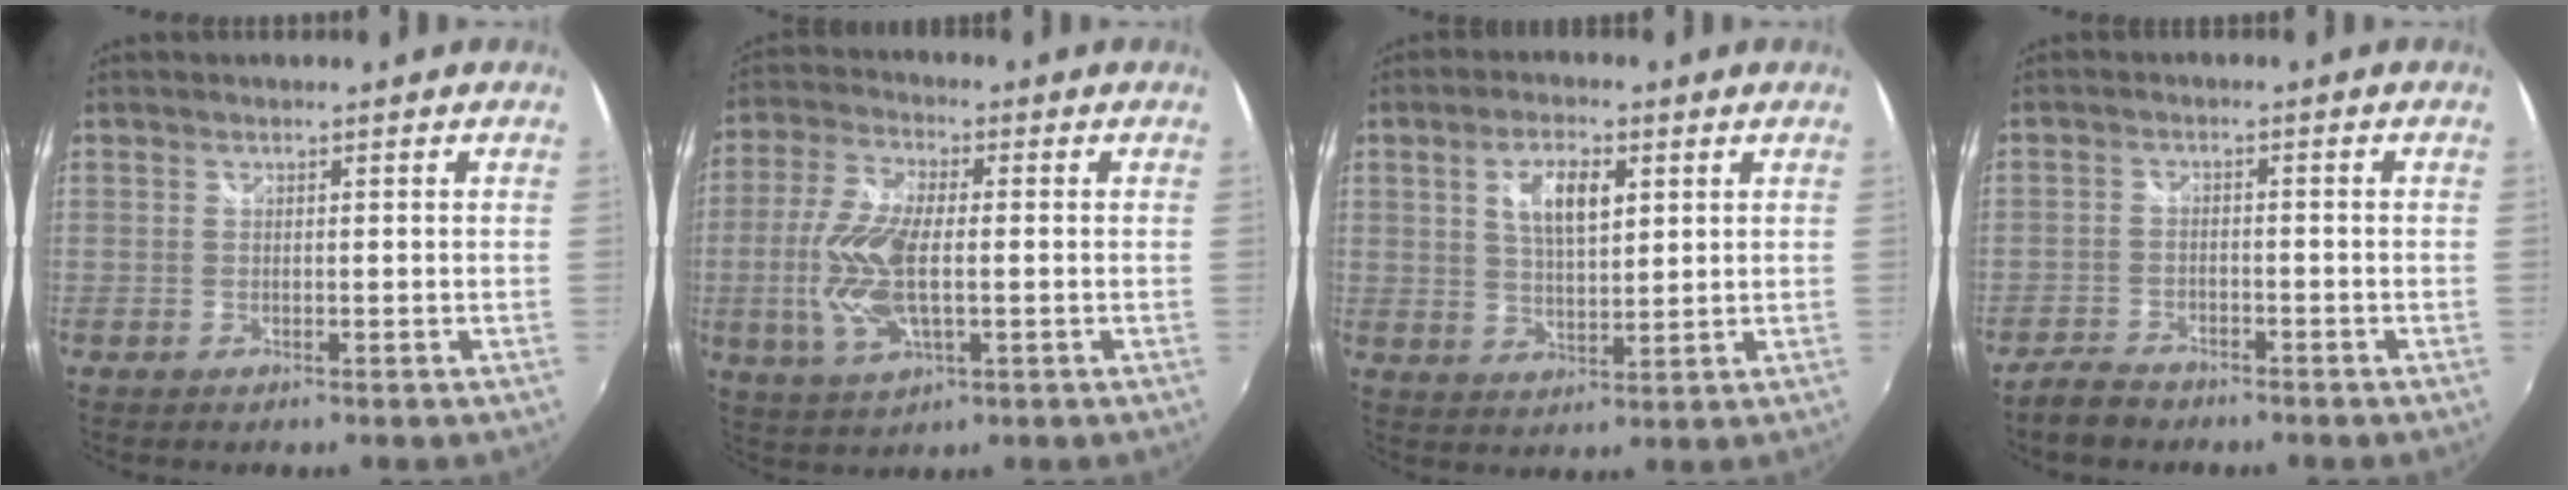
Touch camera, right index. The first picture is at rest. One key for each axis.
{"total": 12.5, "fx": -1.3, "fy": 5.2, "fz": 11.3, "tx": -0.246, "ty": 0.000, "tz": -0.027}
{"total": 7.5, "fx": 2.6, "fy": 3.2, "fz": 6.2, "tx": -0.112, "ty": 0.006, "tz": 0.048}
{"total": 5.0, "fx": -4.2, "fy": 2.1, "fz": 1.8, "tx": -0.060, "ty": -0.002, "tz": -0.075}